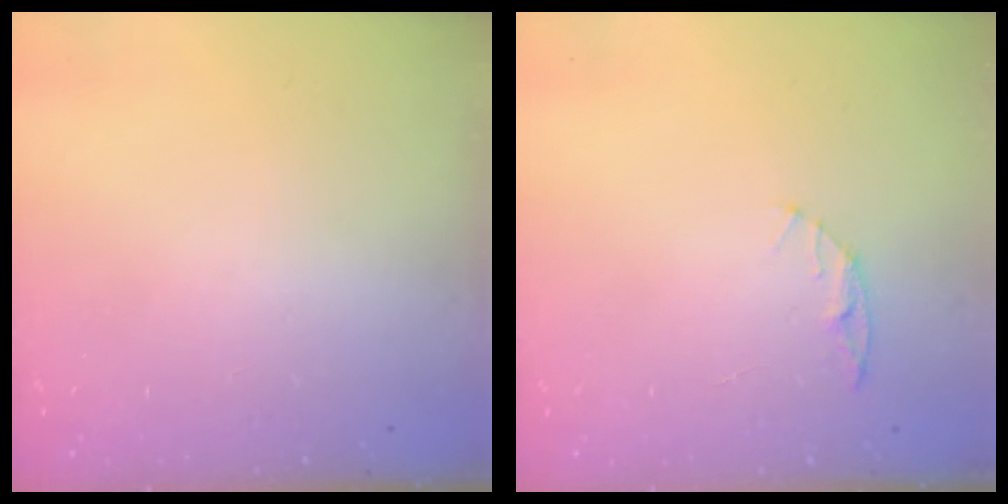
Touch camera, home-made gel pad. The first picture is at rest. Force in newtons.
{"total": 5.7, "press": 5.6, "slide": 0.7}